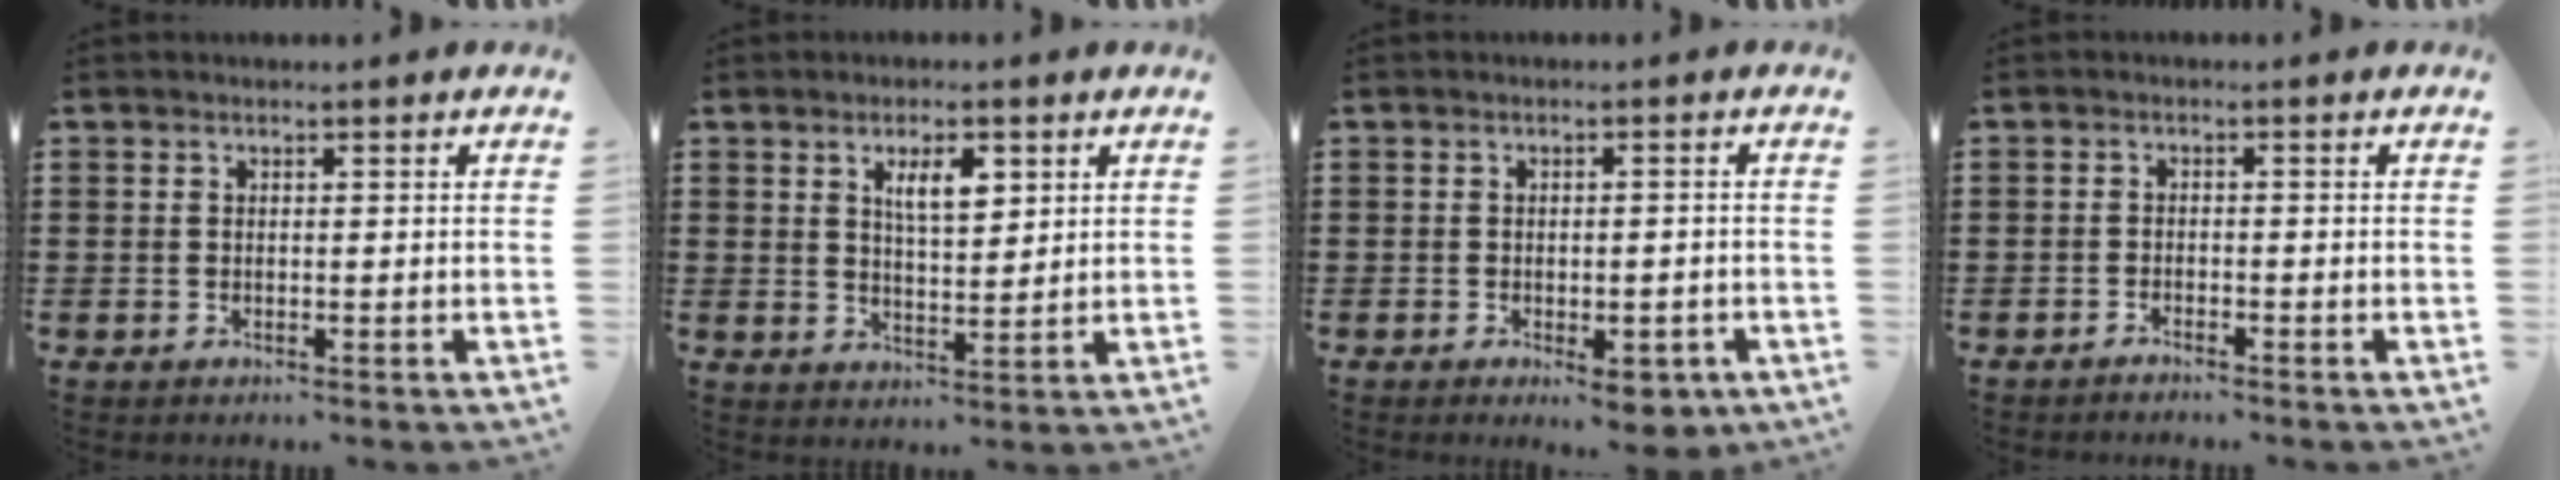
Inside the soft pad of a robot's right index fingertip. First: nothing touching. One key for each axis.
{"total": 4.7, "fx": 2.1, "fy": 1.6, "fz": 3.8, "tx": -0.073, "ty": 0.005, "tz": 0.034}
{"total": 3.8, "fx": -2.3, "fy": 1.1, "fz": 2.8, "tx": -0.044, "ty": 0.001, "tz": -0.039}
{"total": 1.2, "fx": -1.2, "fy": 0.0, "fz": 0.1, "tx": -0.005, "ty": 0.003, "tz": -0.025}